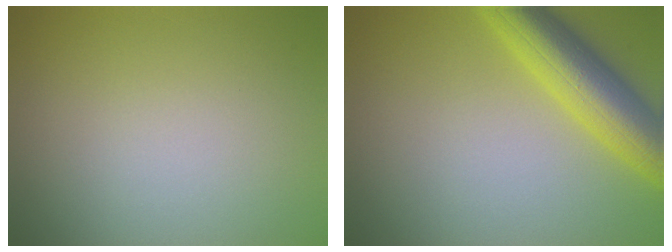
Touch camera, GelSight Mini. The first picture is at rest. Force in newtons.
{"total": 7.2, "press": 7.2, "slide": 0.2}